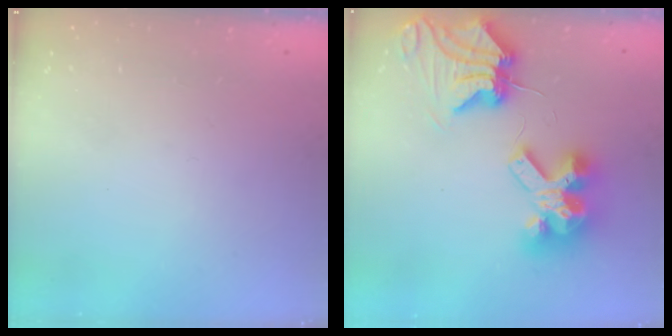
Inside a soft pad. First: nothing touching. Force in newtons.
{"total": 14.5, "press": 14.4, "slide": 1.7}